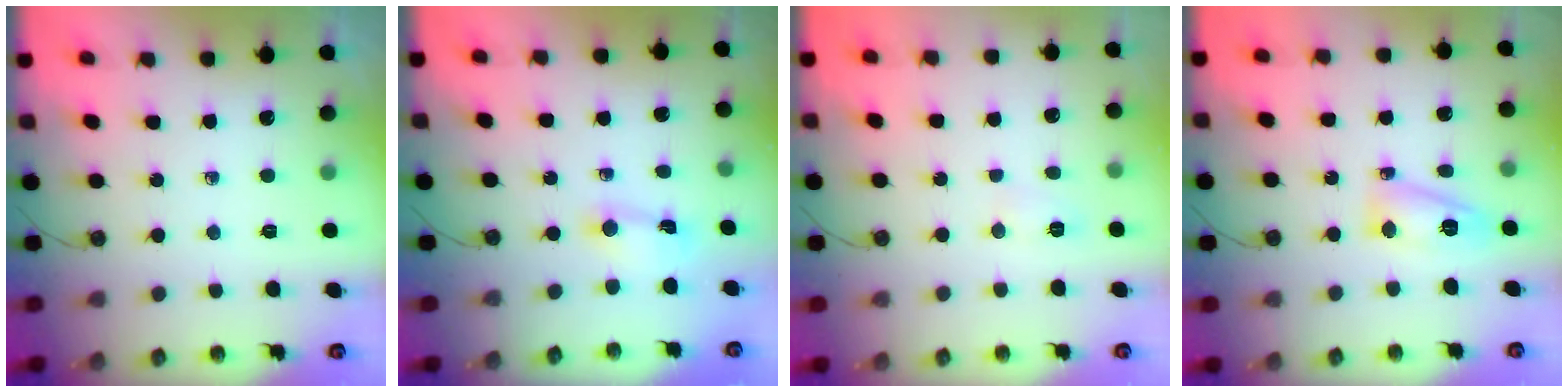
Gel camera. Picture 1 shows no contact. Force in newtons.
{"total": 1.9, "press": 1.9, "slide": 0.4}
{"total": 4.6, "press": 4.4, "slide": 1.2}
{"total": 10.0, "press": 9.9, "slide": 0.8}